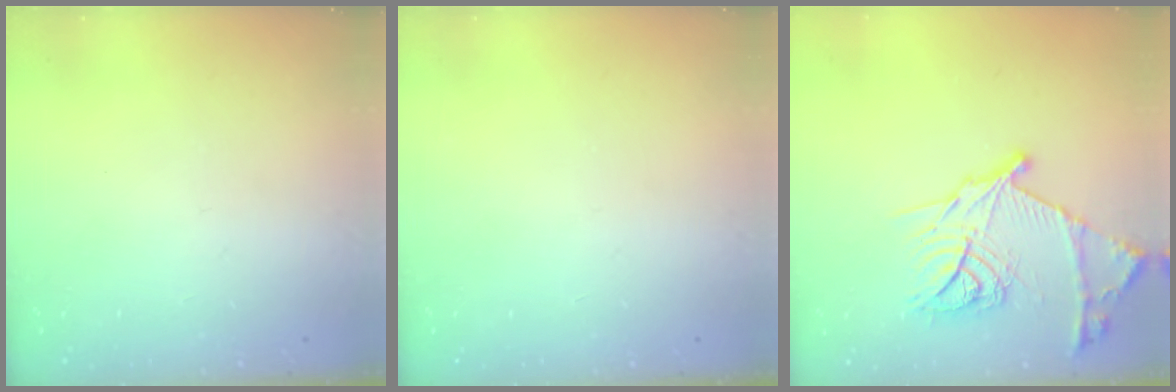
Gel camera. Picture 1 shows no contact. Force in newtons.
{"total": 0.0}
{"total": 19.6, "press": 19.5, "slide": 1.5}